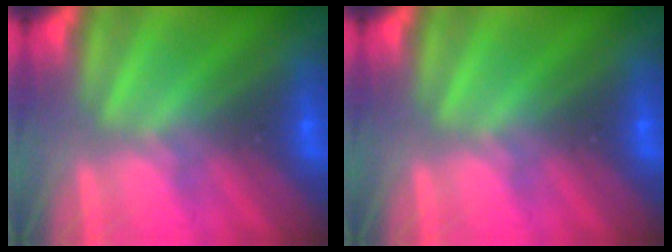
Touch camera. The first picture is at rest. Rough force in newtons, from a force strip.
{"total": 0.0}